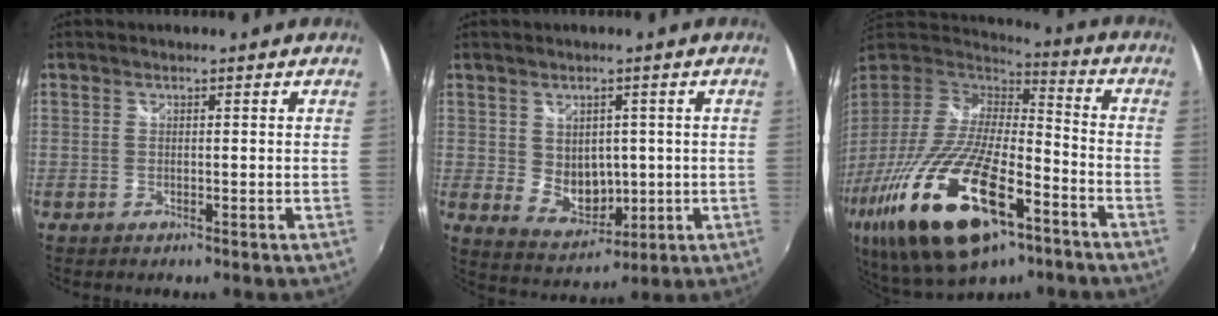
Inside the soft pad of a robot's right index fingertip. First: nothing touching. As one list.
[{"total": 7.1, "force": [0.6, 5.8, 4.0], "torque": [-0.070, -0.008, 0.031]}, {"total": 31.6, "force": [-16.0, 12.2, 24.4], "torque": [-0.498, -0.061, -0.274]}]